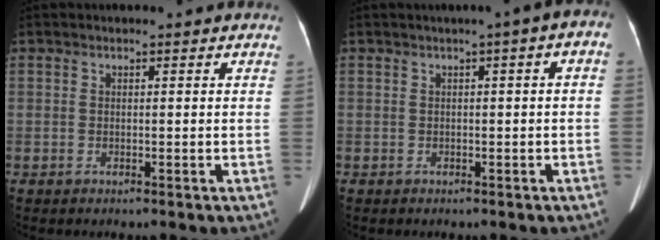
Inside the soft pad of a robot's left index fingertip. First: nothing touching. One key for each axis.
{"total": 3.0, "fx": 0.2, "fy": 1.0, "fz": 2.8, "tx": -0.030, "ty": 0.020, "tz": -0.005}